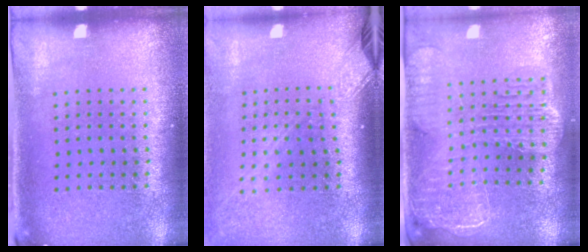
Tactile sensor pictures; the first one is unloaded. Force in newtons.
{"total": 2.2, "press": 1.7, "slide": 1.4}
{"total": 2.7, "press": 2.3, "slide": 1.4}